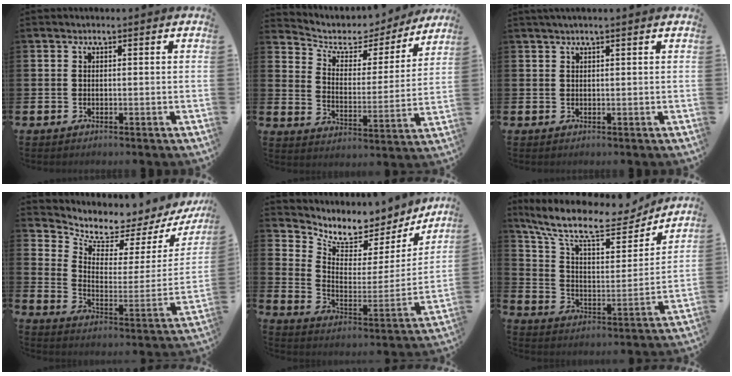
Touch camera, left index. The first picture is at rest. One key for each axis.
{"total": 5.6, "fx": 4.9, "fy": 2.7, "fz": 1.0, "tx": -0.047, "ty": -0.038, "tz": 0.078}
{"total": 0.9, "fx": 0.8, "fy": -0.1, "fz": 0.3, "tx": -0.006, "ty": 0.000, "tz": 0.016}
{"total": 5.4, "fx": 5.0, "fy": 1.9, "fz": 0.1, "tx": -0.037, "ty": -0.054, "tz": 0.081}
{"total": 6.8, "fx": 6.0, "fy": 3.1, "fz": 1.2, "tx": -0.052, "ty": -0.048, "tz": 0.098}
{"total": 12.8, "fx": 11.1, "fy": 3.4, "fz": 5.5, "tx": -0.135, "ty": -0.068, "tz": 0.189}